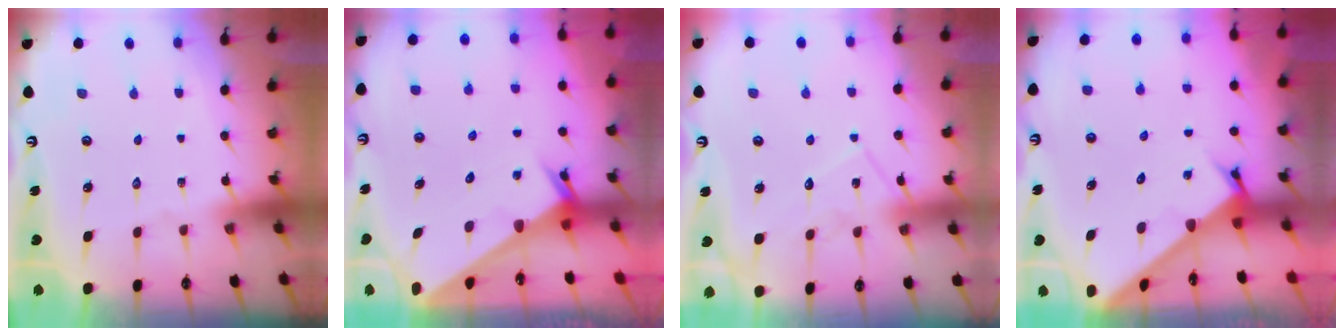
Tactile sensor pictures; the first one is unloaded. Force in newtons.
{"total": 2.0, "press": 2.0, "slide": 0.0}
{"total": 10.4, "press": 10.4, "slide": 0.7}
{"total": 2.7, "press": 2.7, "slide": 0.2}